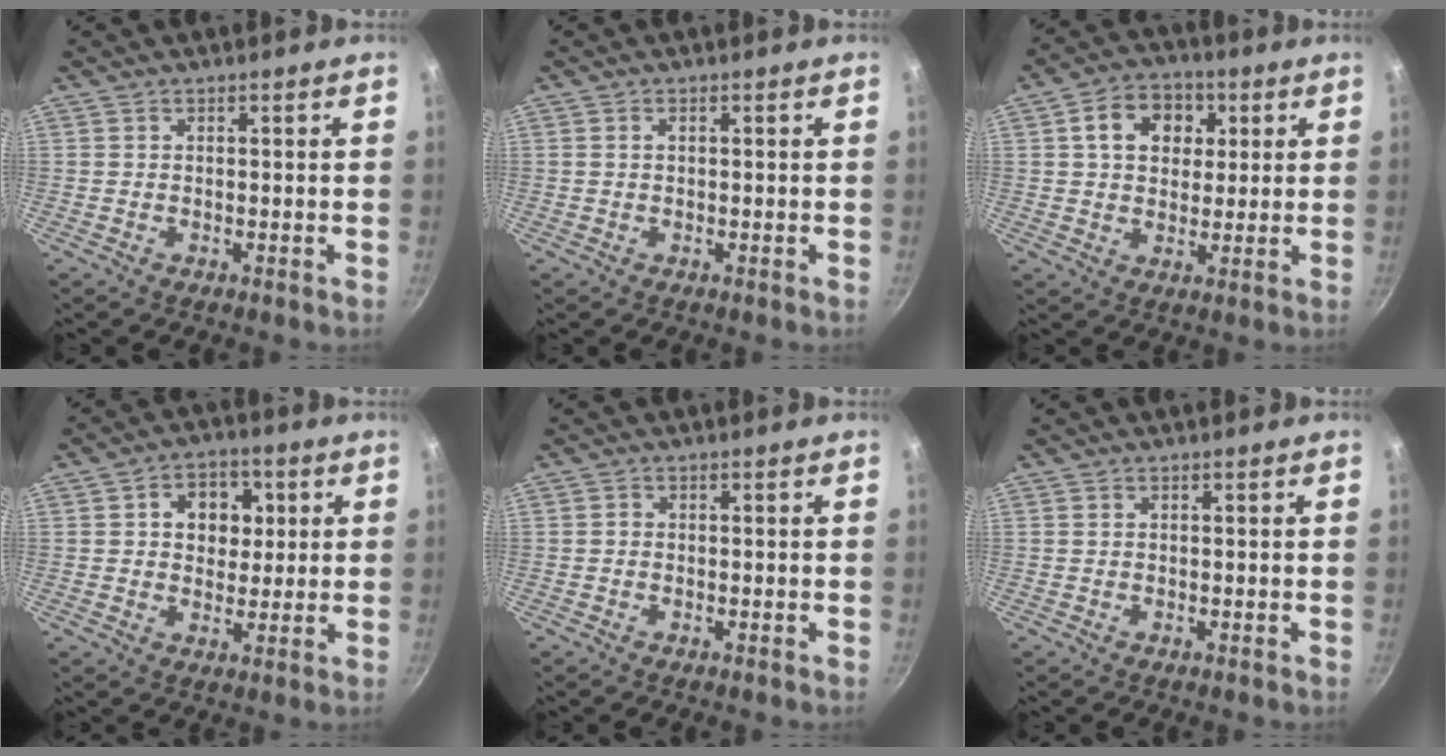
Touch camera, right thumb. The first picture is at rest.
{"total": 0.8, "force": [0.2, 0.4, 0.6], "torque": [-0.012, 0.003, 0.002]}
{"total": 10.1, "force": [3.0, 7.7, 5.8], "torque": [-0.067, 0.006, 0.037]}
{"total": 8.5, "force": [2.1, 6.8, 4.8], "torque": [-0.029, 0.000, 0.023]}
{"total": 0.5, "force": [-0.2, 0.5, 0.1], "torque": [0.001, 0.002, -0.006]}
{"total": 0.0}